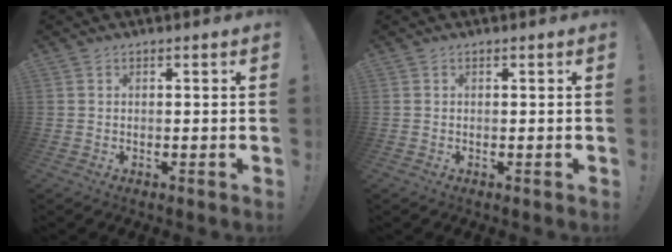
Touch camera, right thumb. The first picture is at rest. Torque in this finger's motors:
{"motor_torque": [0.00, 0.00, 0.00, 0.00, 0.00]}